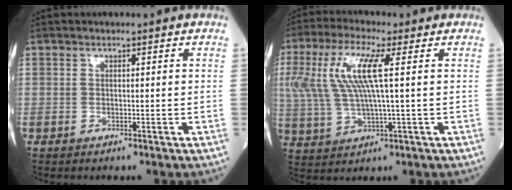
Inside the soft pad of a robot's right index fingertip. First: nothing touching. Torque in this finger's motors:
{"motor_torque": [1.66, 0.47, 0.68, 0.21]}